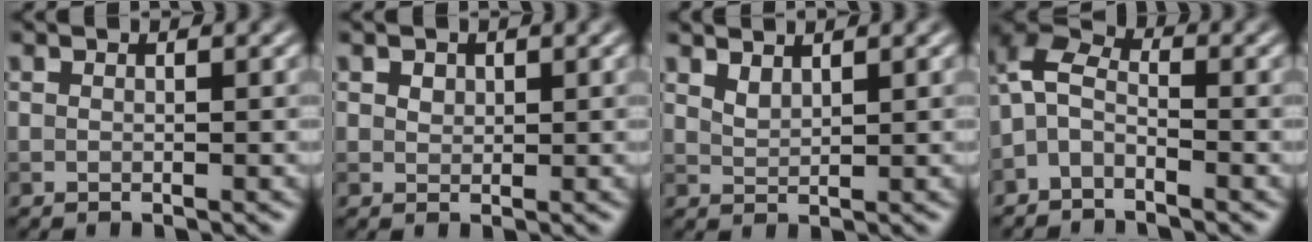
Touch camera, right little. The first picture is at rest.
{"total": 1.0, "force": [0.6, 0.7, 0.3], "torque": [-0.006, 0.001, 0.010]}
{"total": 1.4, "force": [1.3, 0.3, 0.5], "torque": [-0.015, -0.002, 0.029]}
{"total": 3.5, "force": [-1.6, 1.8, 2.5], "torque": [-0.054, 0.014, -0.046]}